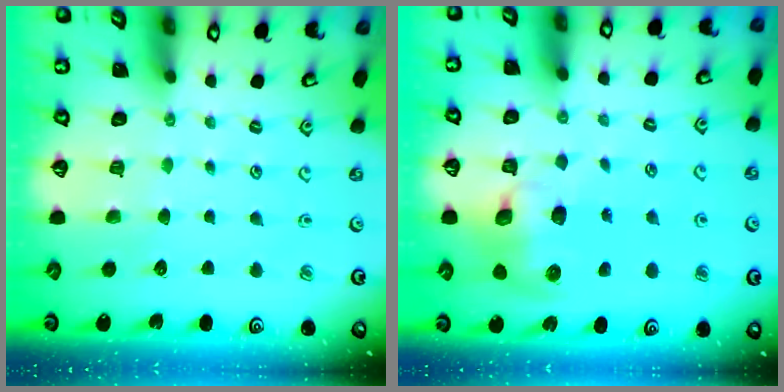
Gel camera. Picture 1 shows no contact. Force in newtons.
{"total": 12.5, "press": 12.3, "slide": 2.0}